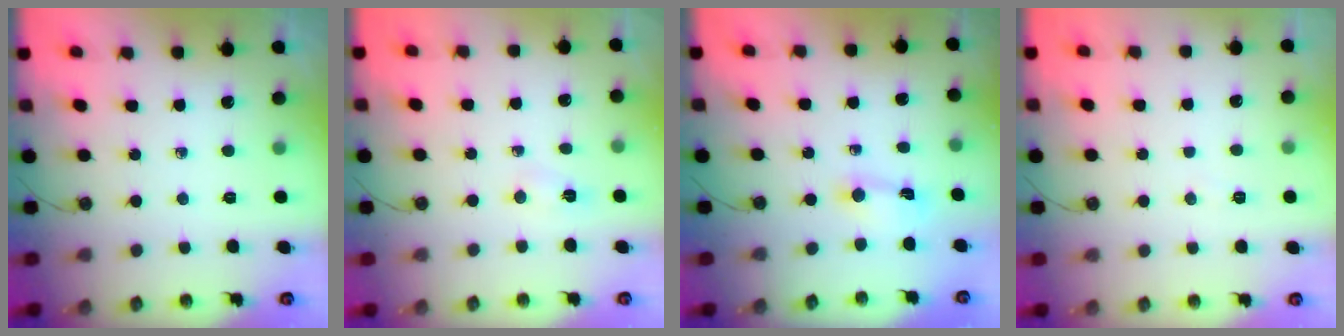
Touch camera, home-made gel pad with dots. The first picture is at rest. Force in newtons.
{"total": 3.2, "press": 1.9, "slide": 2.6}
{"total": 1.9, "press": 1.9, "slide": 0.4}
{"total": 3.8, "press": 3.4, "slide": 1.7}